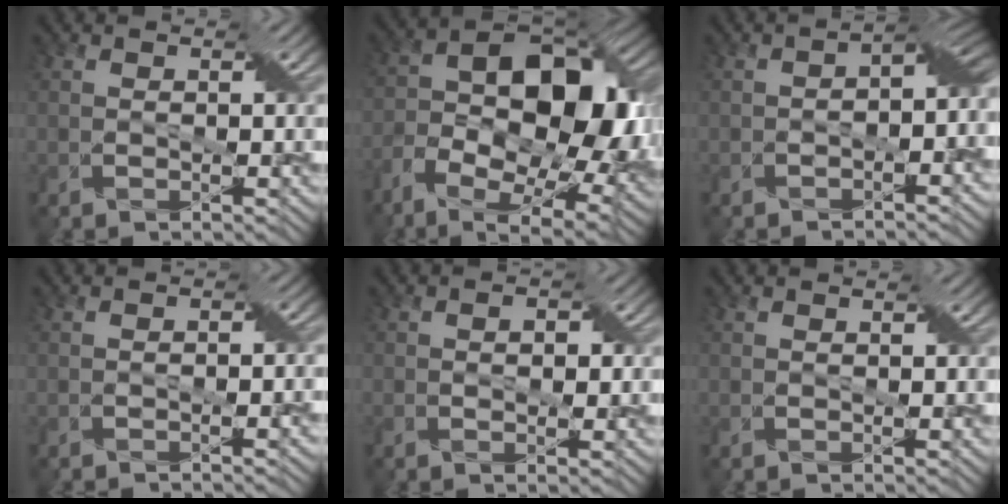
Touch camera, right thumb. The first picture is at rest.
{"total": 16.5, "force": [-2.8, 10.1, 12.8], "torque": [-0.215, -0.006, -0.043]}
{"total": 6.9, "force": [-1.1, 3.8, 5.7], "torque": [-0.071, -0.007, -0.017]}
{"total": 1.2, "force": [-0.8, 0.1, 0.9], "torque": [-0.014, 0.002, -0.017]}
{"total": 2.0, "force": [0.0, 1.1, 1.7], "torque": [-0.019, -0.006, 0.001]}
{"total": 0.0}